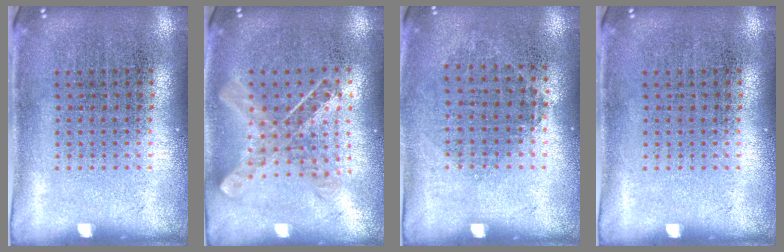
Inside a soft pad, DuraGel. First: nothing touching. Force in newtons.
{"total": 1.0, "press": 0.9, "slide": 0.1}
{"total": 0.8, "press": 0.7, "slide": 0.3}
{"total": 0.0}